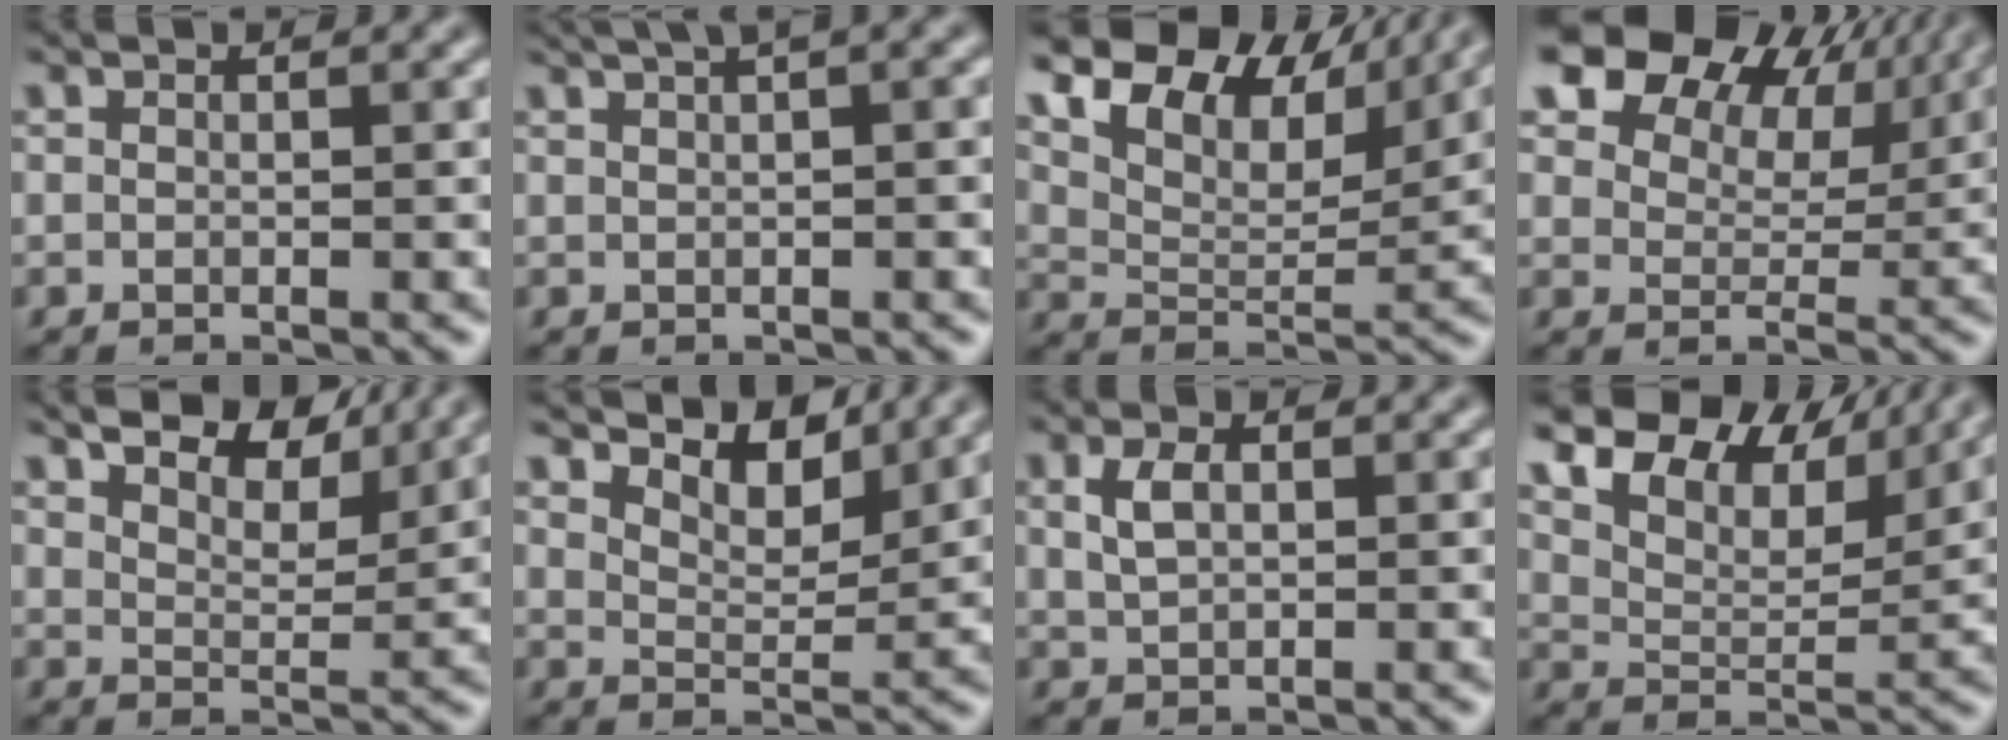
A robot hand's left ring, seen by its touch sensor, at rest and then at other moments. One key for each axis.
{"total": 5.7, "fx": 3.3, "fy": 2.1, "fz": 4.2, "tx": -0.045, "ty": 0.032, "tz": 0.032}
{"total": 13.9, "fx": 9.9, "fy": 6.4, "fz": 7.3, "tx": -0.159, "ty": 0.031, "tz": 0.153}
{"total": 13.0, "fx": 8.2, "fy": 7.4, "fz": 6.9, "tx": -0.132, "ty": 0.036, "tz": 0.127}
{"total": 7.6, "fx": 6.0, "fy": 2.7, "fz": 3.8, "tx": -0.056, "ty": 0.006, "tz": 0.071}
{"total": 5.6, "fx": 4.8, "fy": 1.5, "fz": 2.4, "tx": -0.048, "ty": -0.003, "tz": 0.063}
{"total": 2.5, "fx": 0.9, "fy": 1.5, "fz": 1.8, "tx": -0.043, "ty": 0.002, "tz": 0.018}
{"total": 13.2, "fx": 10.2, "fy": 5.6, "fz": 6.3, "tx": -0.143, "ty": 0.018, "tz": 0.163}